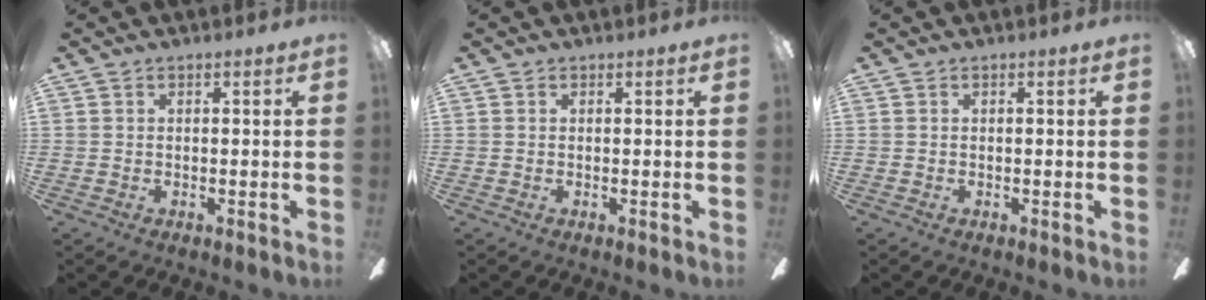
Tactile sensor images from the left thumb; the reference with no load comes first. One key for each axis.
{"total": 0.0}
{"total": 0.0}